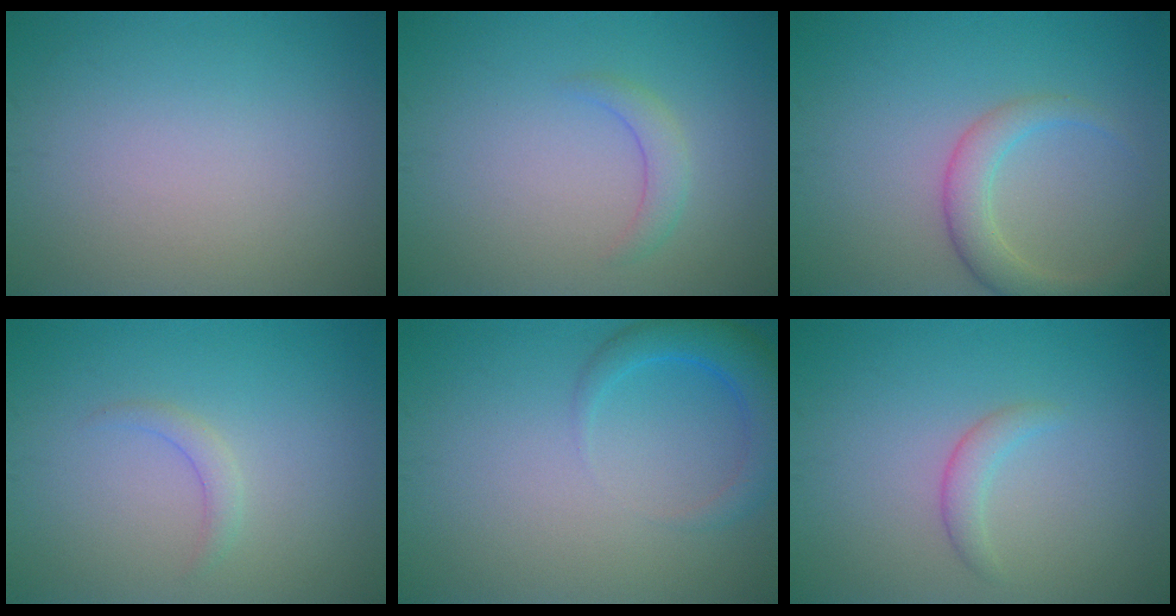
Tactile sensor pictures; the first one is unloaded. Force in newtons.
{"total": 1.7, "press": 1.6, "slide": 0.2}
{"total": 3.3, "press": 3.3, "slide": 0.1}
{"total": 1.2, "press": 1.2, "slide": 0.1}
{"total": 3.6, "press": 3.6, "slide": 0.4}
{"total": 1.6, "press": 1.6, "slide": 0.2}